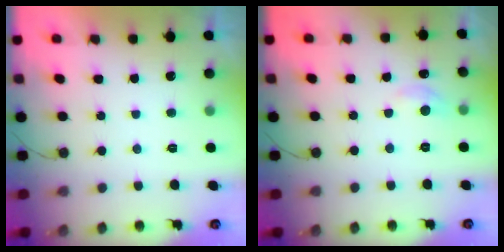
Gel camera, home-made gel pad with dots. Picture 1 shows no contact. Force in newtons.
{"total": 6.8, "press": 6.7, "slide": 1.0}